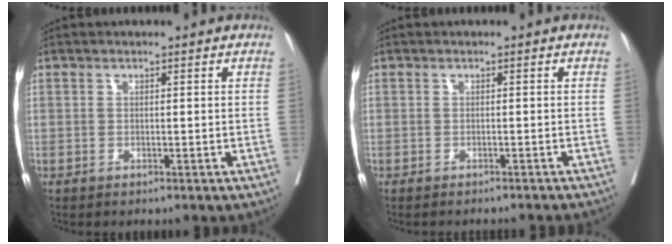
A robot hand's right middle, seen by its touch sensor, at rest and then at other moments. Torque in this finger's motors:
{"motor_torque": [-0.34, -0.58, 0.02, 0.01]}